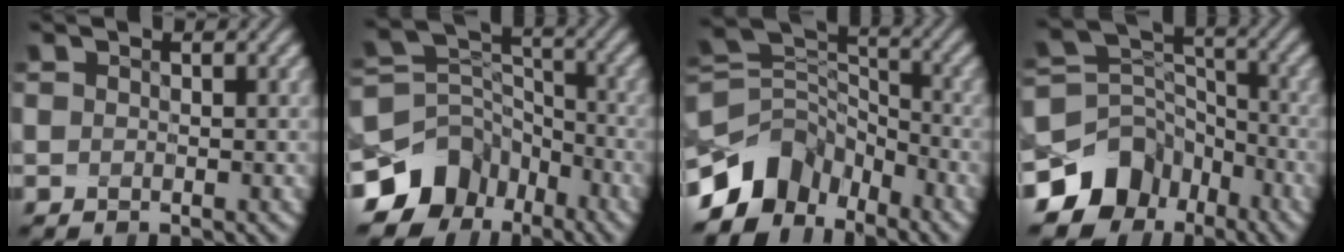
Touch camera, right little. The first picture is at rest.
{"total": 7.7, "force": [-4.7, 5.6, 2.5], "torque": [-0.037, 0.010, -0.086]}
{"total": 7.4, "force": [-4.6, 5.1, 2.8], "torque": [-0.040, 0.013, -0.096]}
{"total": 7.6, "force": [-4.6, 5.6, 2.3], "torque": [-0.032, 0.009, -0.084]}